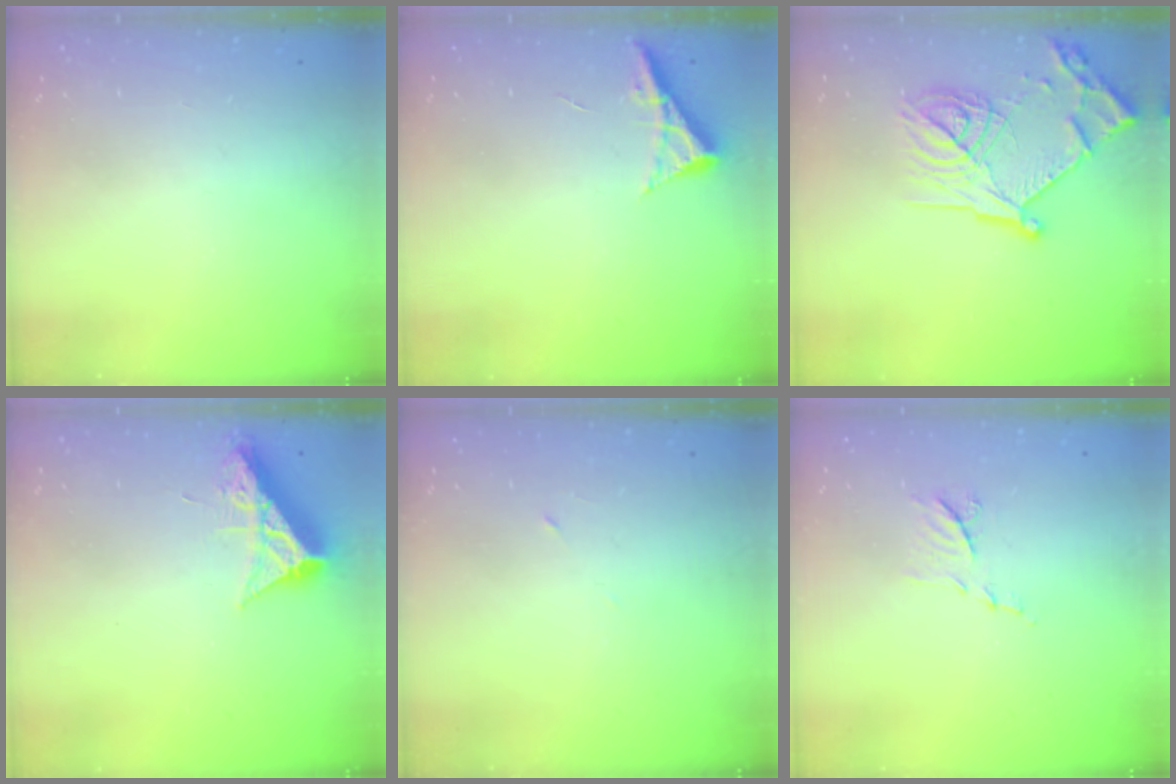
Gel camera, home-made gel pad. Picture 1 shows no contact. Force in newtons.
{"total": 5.4, "press": 5.4, "slide": 0.7}
{"total": 20.3, "press": 20.2, "slide": 1.9}
{"total": 8.9, "press": 8.9, "slide": 0.4}
{"total": 2.7, "press": 2.5, "slide": 1.0}
{"total": 6.9, "press": 6.9, "slide": 0.5}